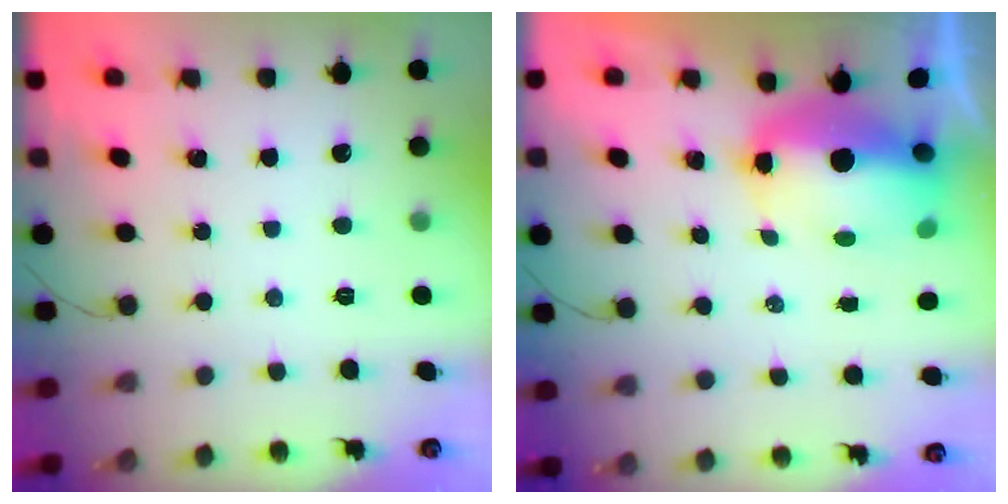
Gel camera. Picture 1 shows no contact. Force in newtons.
{"total": 10.6, "press": 10.4, "slide": 1.7}